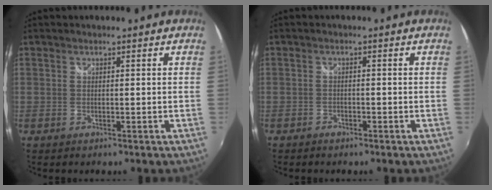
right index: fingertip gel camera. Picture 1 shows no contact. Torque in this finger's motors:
{"motor_torque": [0.11, -0.13, 0.00, 0.00]}